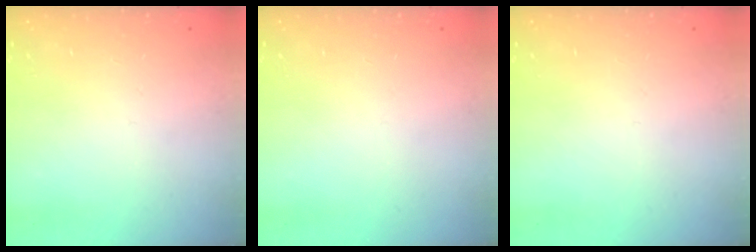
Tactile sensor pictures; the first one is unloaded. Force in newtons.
{"total": 0.0}
{"total": 0.0}